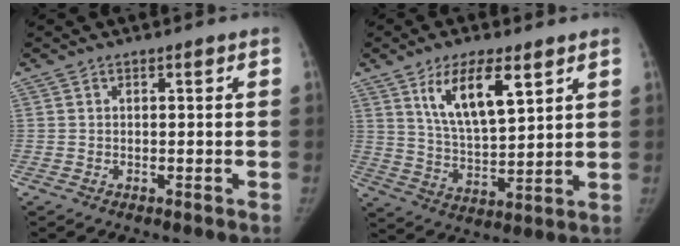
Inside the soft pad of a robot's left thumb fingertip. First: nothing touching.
{"total": 12.4, "force": [6.2, 4.8, 9.6], "torque": [-0.153, -0.032, 0.122]}